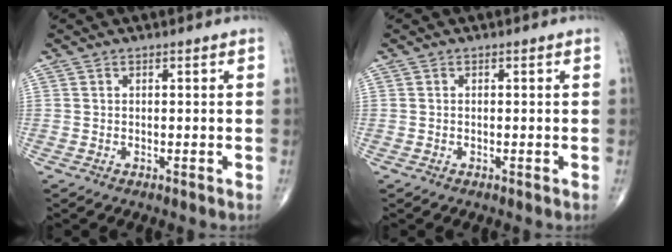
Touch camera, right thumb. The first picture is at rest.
{"total": 0.0}